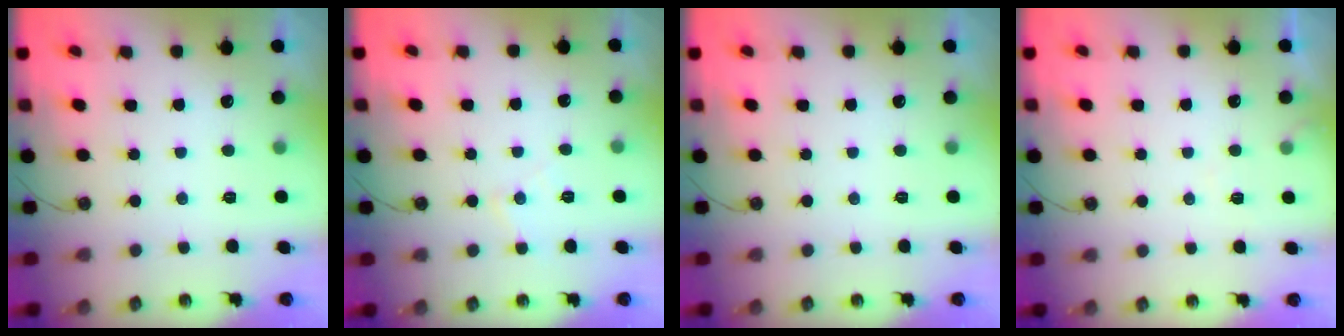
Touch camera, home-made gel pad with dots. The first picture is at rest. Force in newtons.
{"total": 5.6, "press": 5.6, "slide": 0.5}
{"total": 0.0}
{"total": 3.4, "press": 3.3, "slide": 0.6}